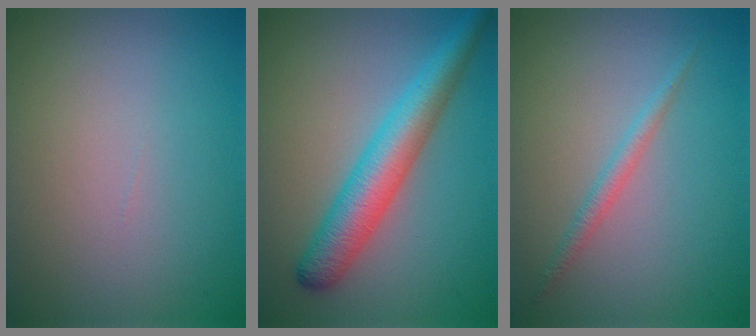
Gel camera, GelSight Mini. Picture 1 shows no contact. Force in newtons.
{"total": 5.5, "press": 5.5, "slide": 0.1}
{"total": 1.4, "press": 1.4, "slide": 0.1}